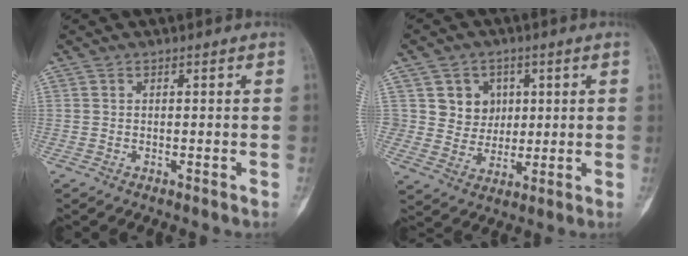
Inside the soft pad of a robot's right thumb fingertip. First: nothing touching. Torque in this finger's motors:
{"motor_torque": [-0.61, 0.80, 0.33, 0.32, 0.12]}